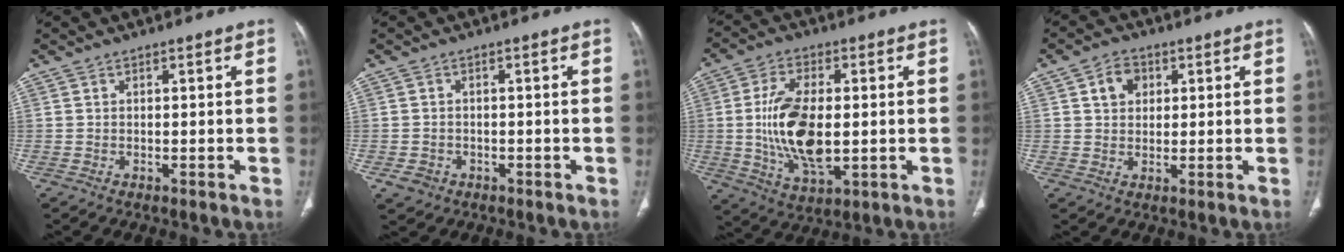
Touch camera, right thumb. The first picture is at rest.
{"total": 2.9, "force": [-1.3, 2.4, 0.9], "torque": [-0.011, 0.006, -0.015]}
{"total": 14.5, "force": [-0.3, 7.2, 12.6], "torque": [-0.241, -0.009, 0.001]}
{"total": 4.9, "force": [1.7, 3.8, 2.6], "torque": [-0.024, 0.000, 0.028]}